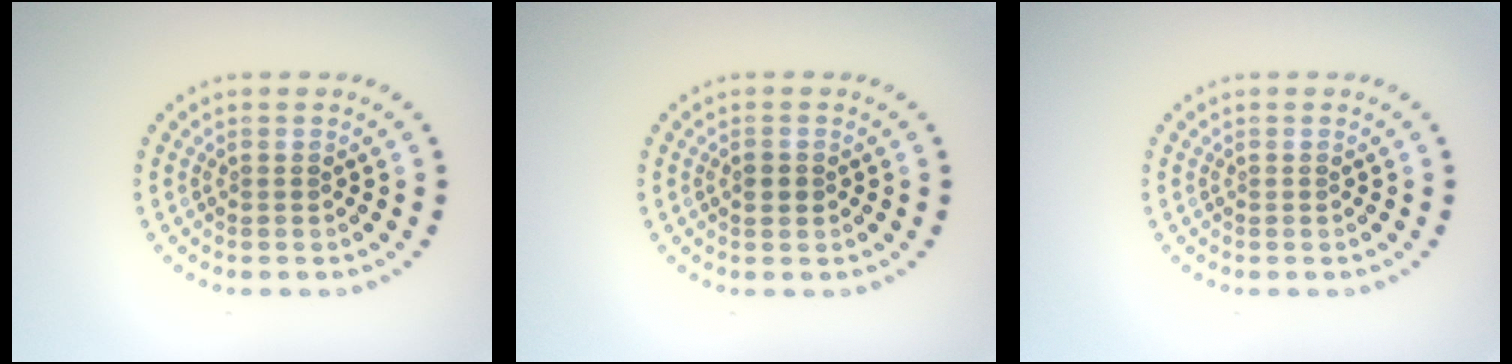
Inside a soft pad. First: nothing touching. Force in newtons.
{"total": 1.2, "press": 1.2, "slide": 0.1}
{"total": 0.0}